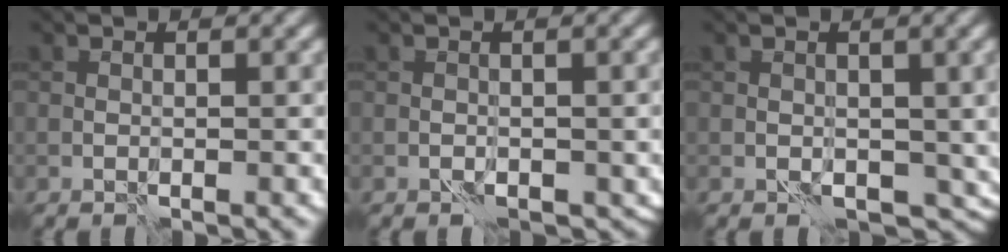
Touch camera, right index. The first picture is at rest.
{"total": 2.2, "force": [-0.9, 1.4, 1.3], "torque": [-0.014, -0.005, -0.009]}
{"total": 4.1, "force": [-1.1, 2.9, 2.7], "torque": [-0.025, -0.012, -0.008]}